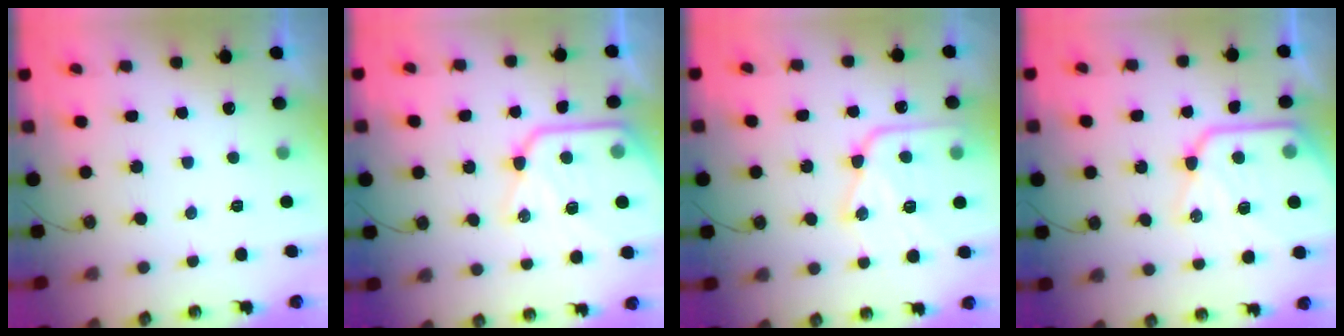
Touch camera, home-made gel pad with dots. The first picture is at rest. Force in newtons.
{"total": 17.2, "press": 17.1, "slide": 1.9}
{"total": 15.8, "press": 15.7, "slide": 1.8}
{"total": 17.2, "press": 17.1, "slide": 1.9}